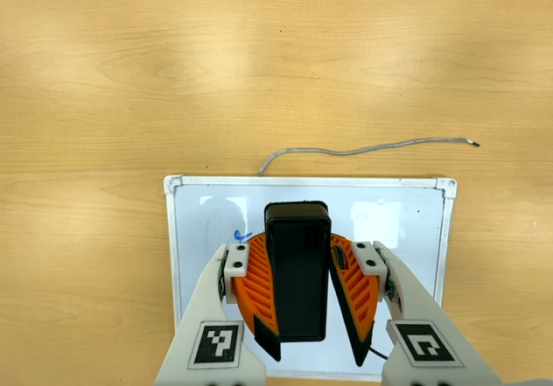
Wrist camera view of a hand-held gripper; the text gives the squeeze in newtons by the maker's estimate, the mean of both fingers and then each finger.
{"total": 11.0, "left": 10.4, "right": 11.6}